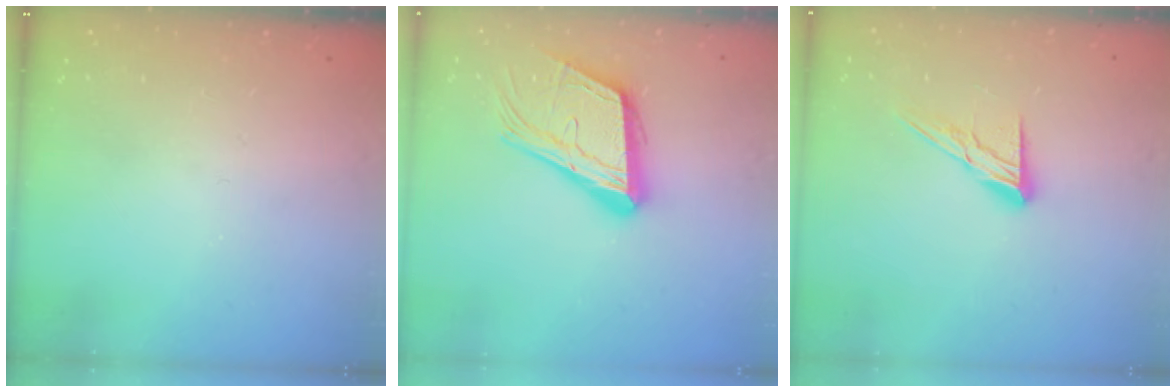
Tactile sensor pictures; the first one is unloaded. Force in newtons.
{"total": 18.7, "press": 18.4, "slide": 3.0}
{"total": 9.8, "press": 9.8, "slide": 0.5}